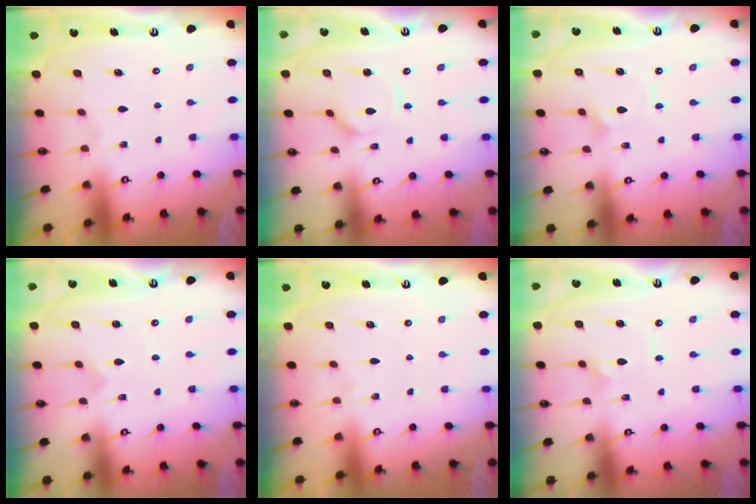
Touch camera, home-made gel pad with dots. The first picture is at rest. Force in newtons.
{"total": 3.4, "press": 3.4, "slide": 0.4}
{"total": 2.6, "press": 2.5, "slide": 0.3}
{"total": 0.0}
{"total": 0.0}
{"total": 1.6, "press": 1.6, "slide": 0.1}